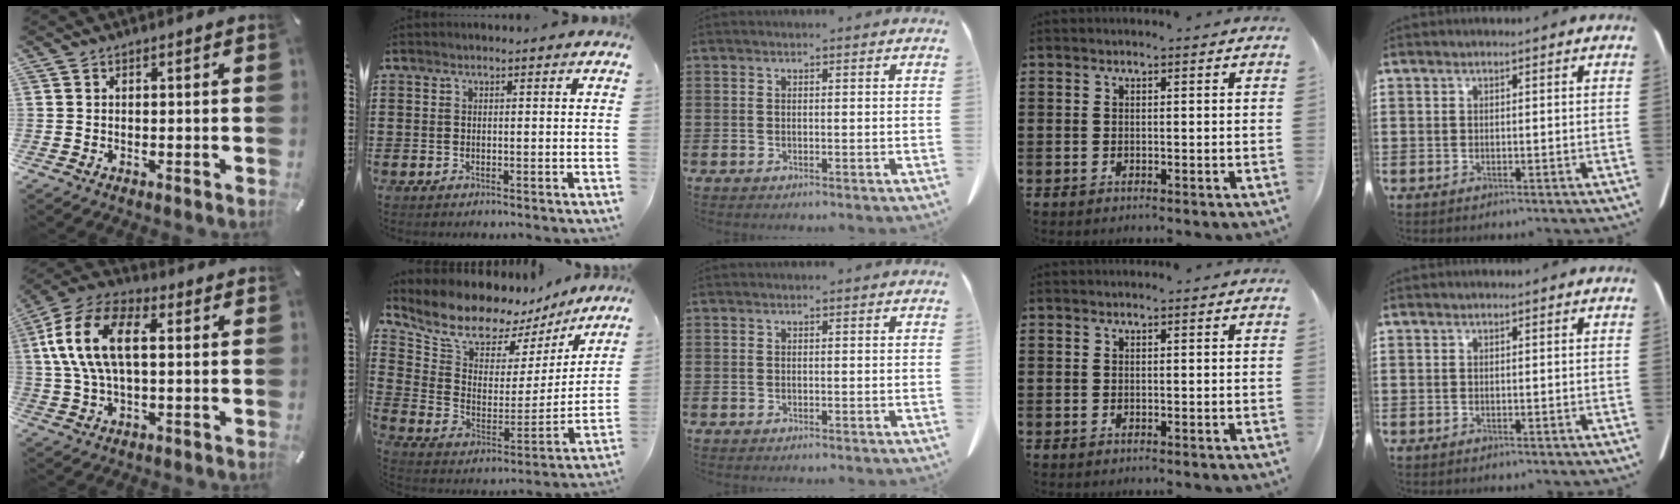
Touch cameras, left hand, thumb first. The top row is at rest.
{"thumb": {"total": 14.5, "force": [2.8, 7.9, 11.9], "torque": [-0.274, 0.001, 0.044]}, "index": {"total": 10.6, "force": [9.4, 3.8, 3.1], "torque": [-0.091, -0.069, 0.162]}}